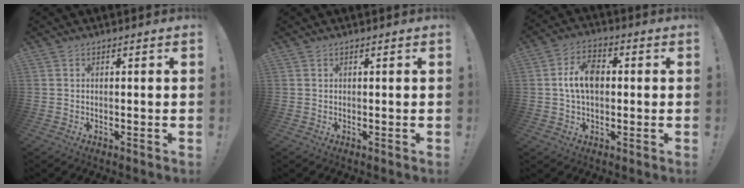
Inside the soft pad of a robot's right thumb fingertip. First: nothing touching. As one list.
[{"total": 0.0}, {"total": 9.5, "force": [0.5, 6.1, 7.3], "torque": [-0.137, 0.016, 0.011]}]